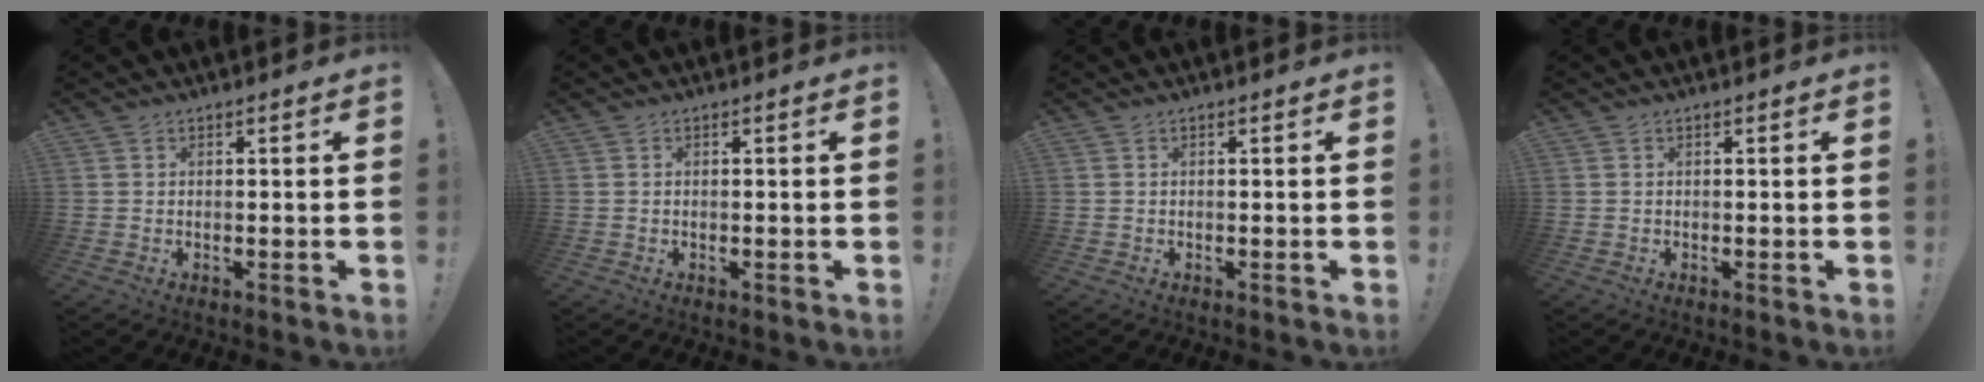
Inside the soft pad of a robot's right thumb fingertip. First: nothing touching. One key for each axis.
{"total": 0.0}
{"total": 0.0}
{"total": 0.0}